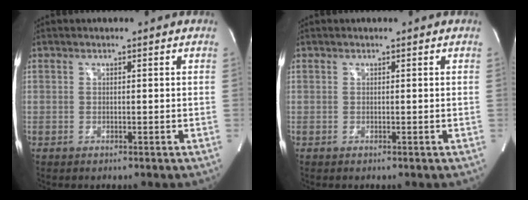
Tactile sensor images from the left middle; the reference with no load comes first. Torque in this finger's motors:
{"motor_torque": [-0.02, 0.01, 0.02, 0.00]}